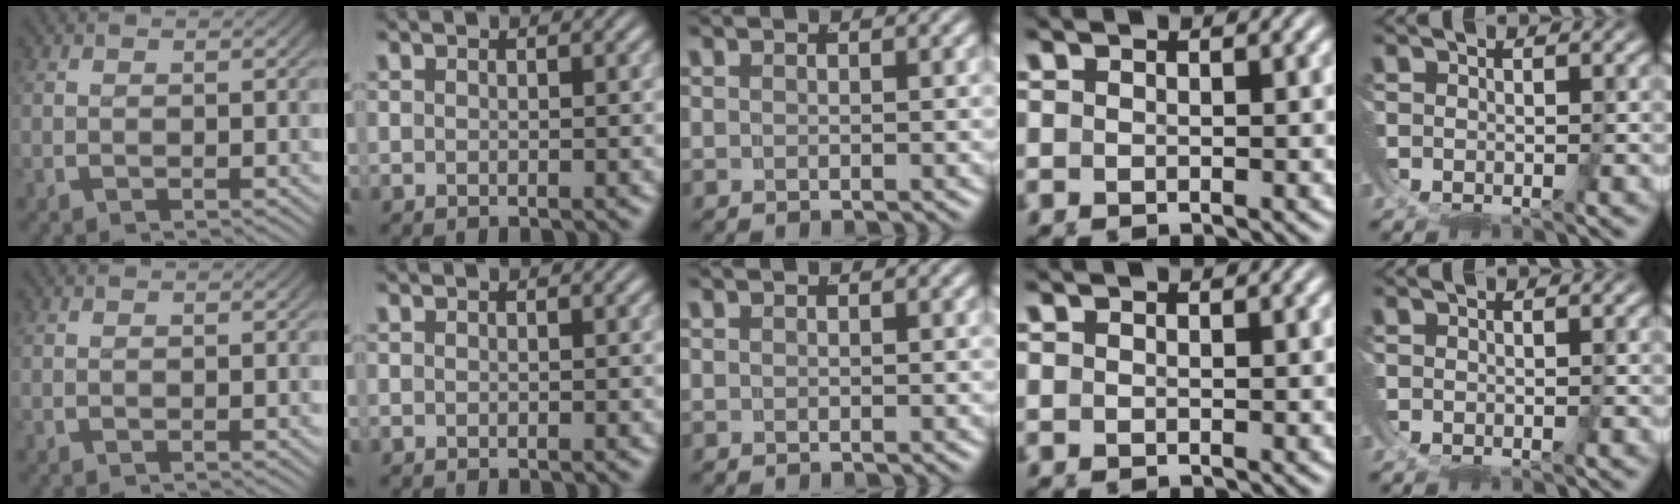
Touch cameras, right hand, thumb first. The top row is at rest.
{}